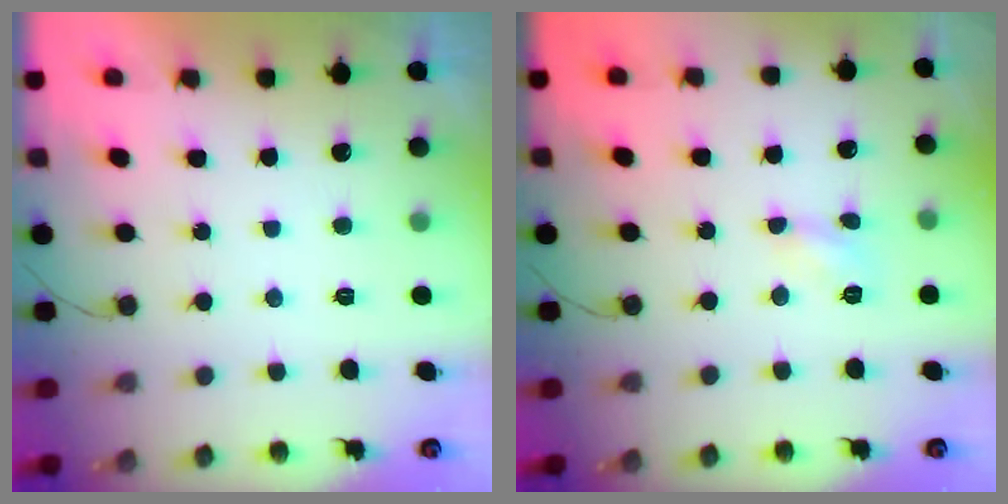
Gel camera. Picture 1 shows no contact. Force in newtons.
{"total": 3.8, "press": 3.7, "slide": 0.5}